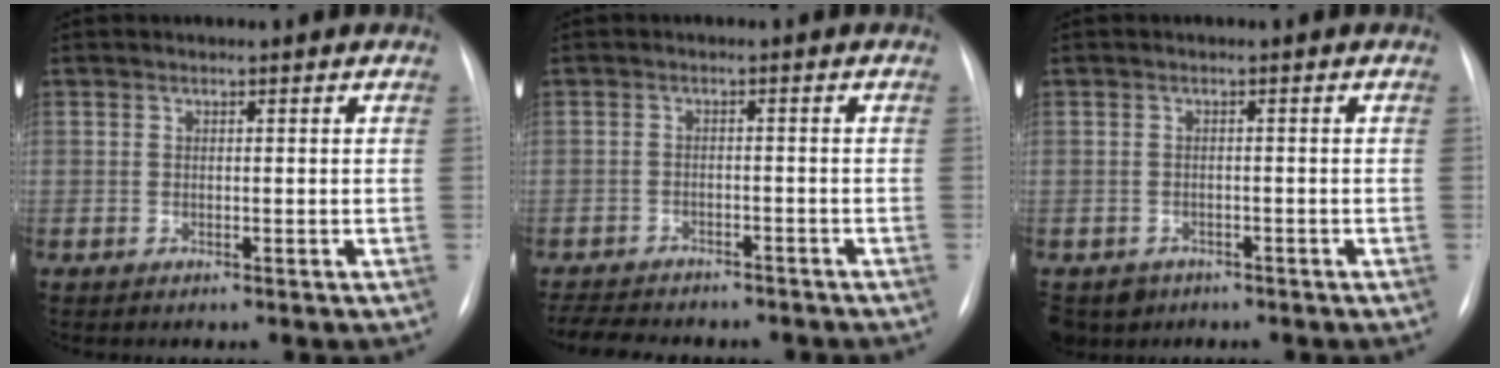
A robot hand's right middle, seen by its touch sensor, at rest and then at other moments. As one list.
[{"total": 11.5, "force": [-10.0, 3.8, 4.4], "torque": [-0.085, 0.000, -0.130]}, {"total": 4.5, "force": [-3.1, 3.2, 0.4], "torque": [-0.003, 0.005, -0.045]}]